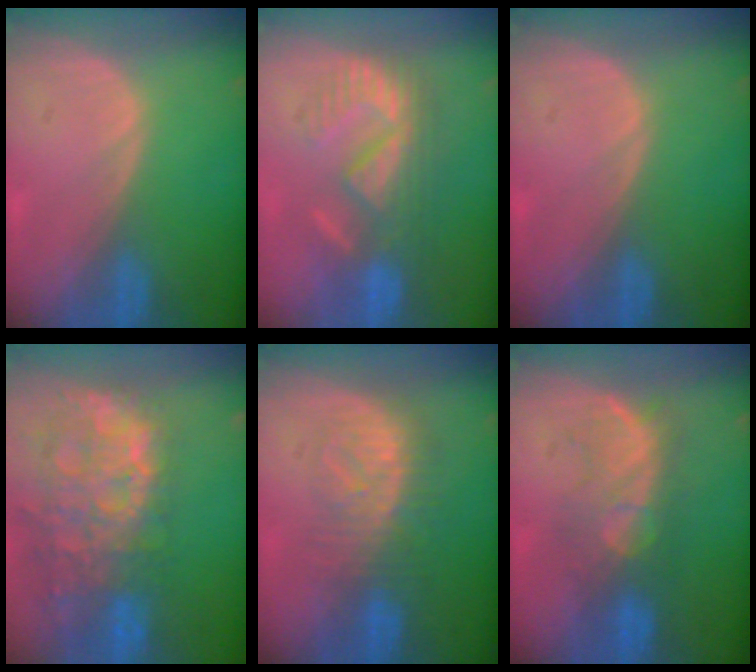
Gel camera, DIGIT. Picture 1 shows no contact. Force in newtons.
{"total": 8.7, "press": 8.5, "slide": 1.7}
{"total": 0.0}
{"total": 14.1, "press": 11.4, "slide": 8.2}
{"total": 8.2, "press": 7.6, "slide": 2.9}
{"total": 7.7, "press": 7.5, "slide": 1.3}